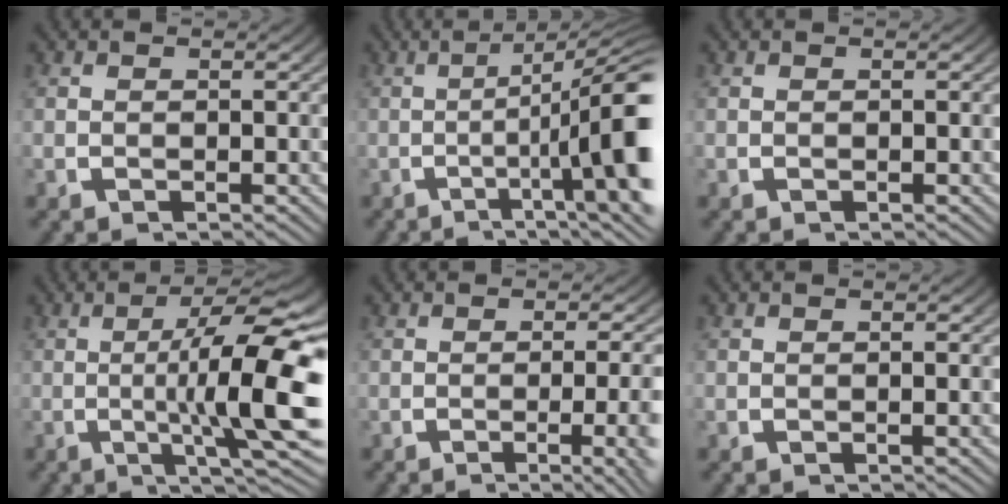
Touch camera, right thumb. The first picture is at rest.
{"total": 10.2, "force": [-1.5, 3.9, 9.3], "torque": [-0.152, -0.024, -0.019]}
{"total": 0.0}
{"total": 11.6, "force": [0.0, 3.3, 11.1], "torque": [-0.171, -0.008, 0.000]}
{"total": 4.6, "force": [-2.0, 1.0, 4.1], "torque": [-0.058, -0.001, -0.030]}
{"total": 0.0}